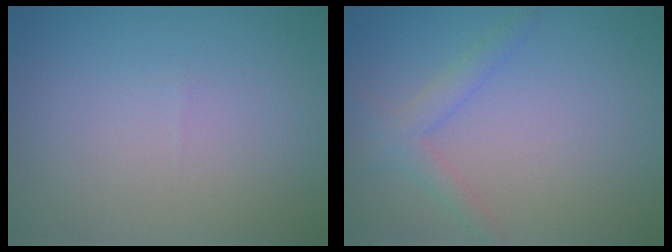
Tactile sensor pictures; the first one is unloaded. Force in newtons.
{"total": 2.1, "press": 2.1, "slide": 0.1}